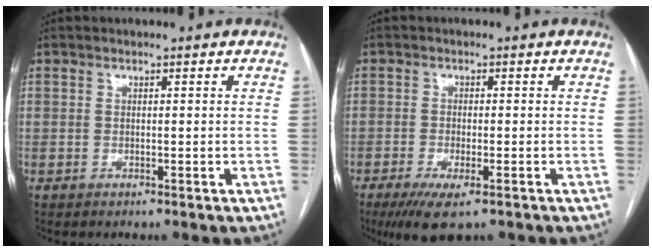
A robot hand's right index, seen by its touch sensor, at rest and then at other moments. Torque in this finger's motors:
{"motor_torque": [0.82, -0.27, 0.30, 0.06]}